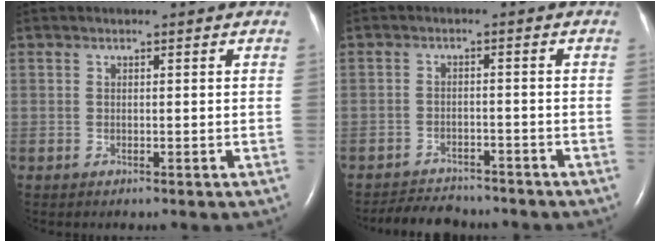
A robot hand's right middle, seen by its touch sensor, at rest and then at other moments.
{"total": 6.0, "force": [-5.7, 1.5, 0.9], "torque": [-0.017, -0.009, -0.088]}